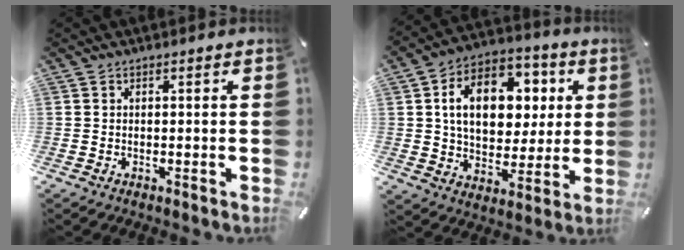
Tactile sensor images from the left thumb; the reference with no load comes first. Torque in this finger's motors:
{"motor_torque": [2.52, 2.49, 0.47, -0.24, 0.31]}